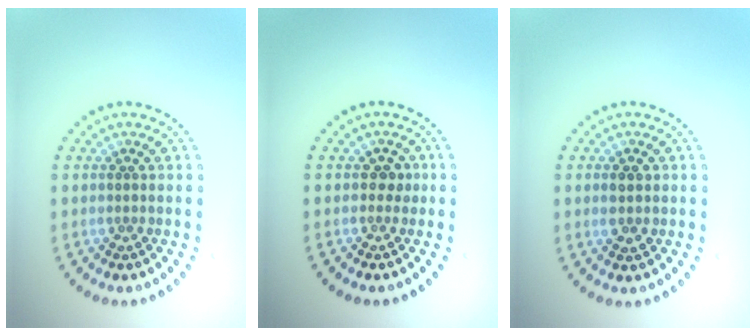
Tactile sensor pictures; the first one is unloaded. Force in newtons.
{"total": 1.0, "press": 0.9, "slide": 0.4}
{"total": 1.3, "press": 1.3, "slide": 0.2}